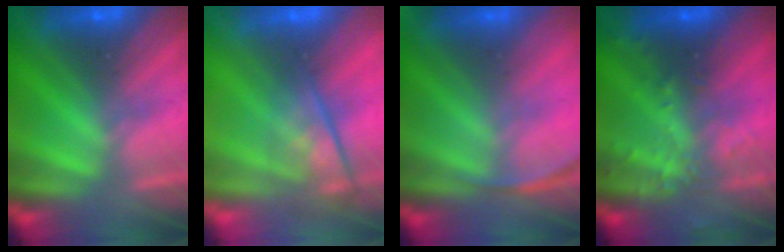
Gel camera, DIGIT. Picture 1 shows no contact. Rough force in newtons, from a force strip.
{"total": 4.6}
{"total": 2.4}
{"total": 3.1}